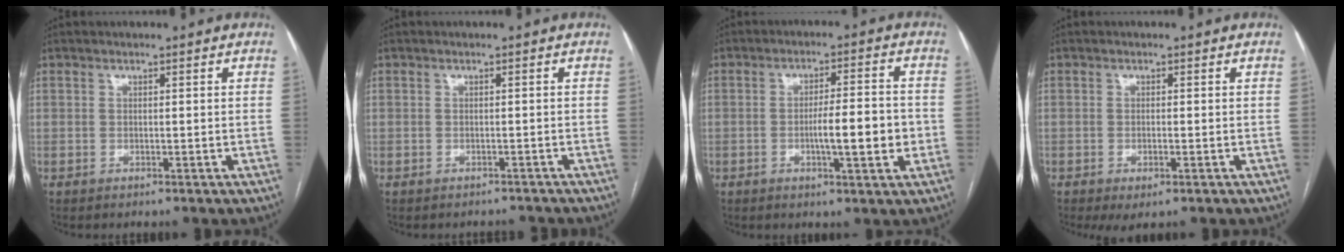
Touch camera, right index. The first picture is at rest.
{"total": 2.6, "force": [-2.3, 1.1, -0.4], "torque": [0.009, 0.005, -0.031]}
{"total": 8.2, "force": [-1.6, 1.1, 7.9], "torque": [-0.125, 0.006, -0.025]}
{"total": 2.8, "force": [-1.2, 0.6, 2.5], "torque": [-0.041, -0.008, -0.013]}